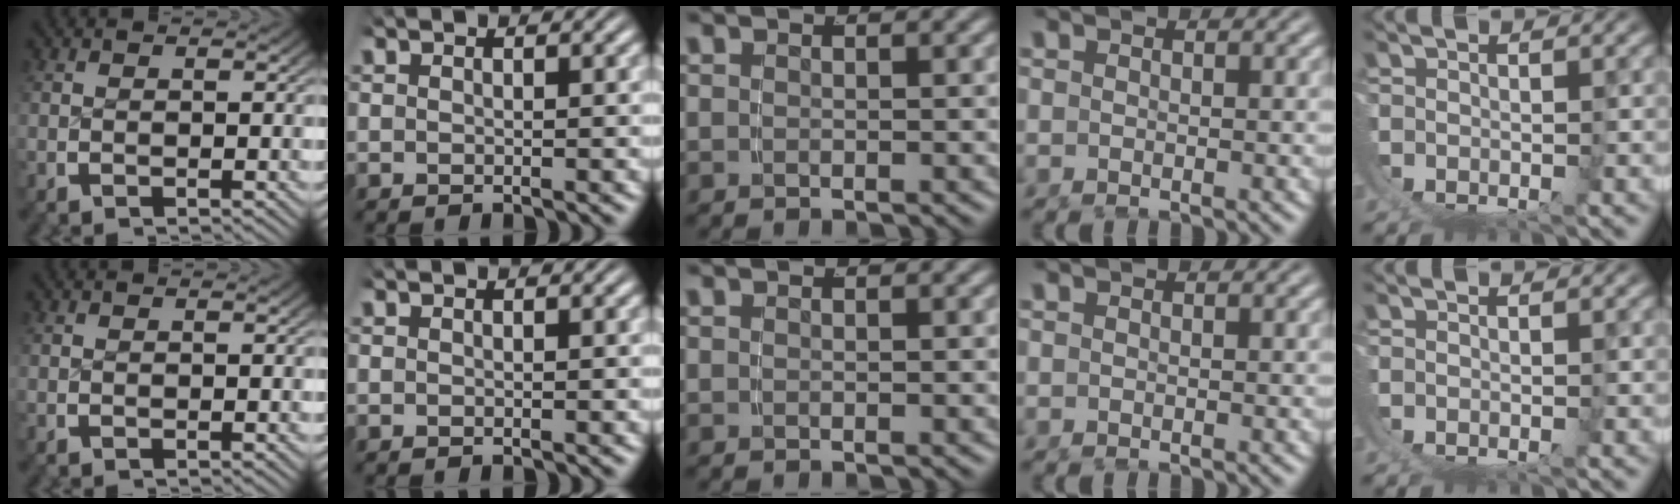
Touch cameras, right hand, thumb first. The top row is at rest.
{}